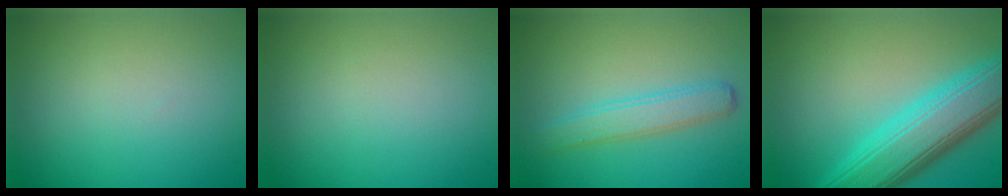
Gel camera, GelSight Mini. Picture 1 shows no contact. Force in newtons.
{"total": 0.0}
{"total": 2.9, "press": 2.9, "slide": 0.1}
{"total": 8.7, "press": 8.7, "slide": 0.2}